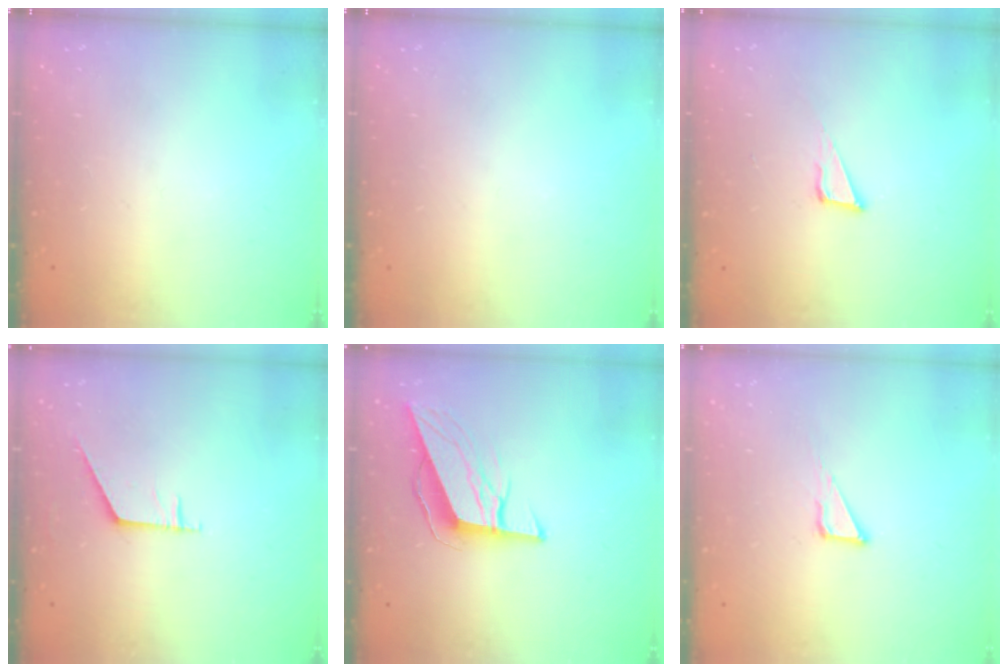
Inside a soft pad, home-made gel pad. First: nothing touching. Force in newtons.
{"total": 0.0}
{"total": 5.1, "press": 5.0, "slide": 0.9}
{"total": 4.4, "press": 4.4, "slide": 0.5}
{"total": 9.9, "press": 9.5, "slide": 2.7}
{"total": 3.8, "press": 3.8, "slide": 0.3}